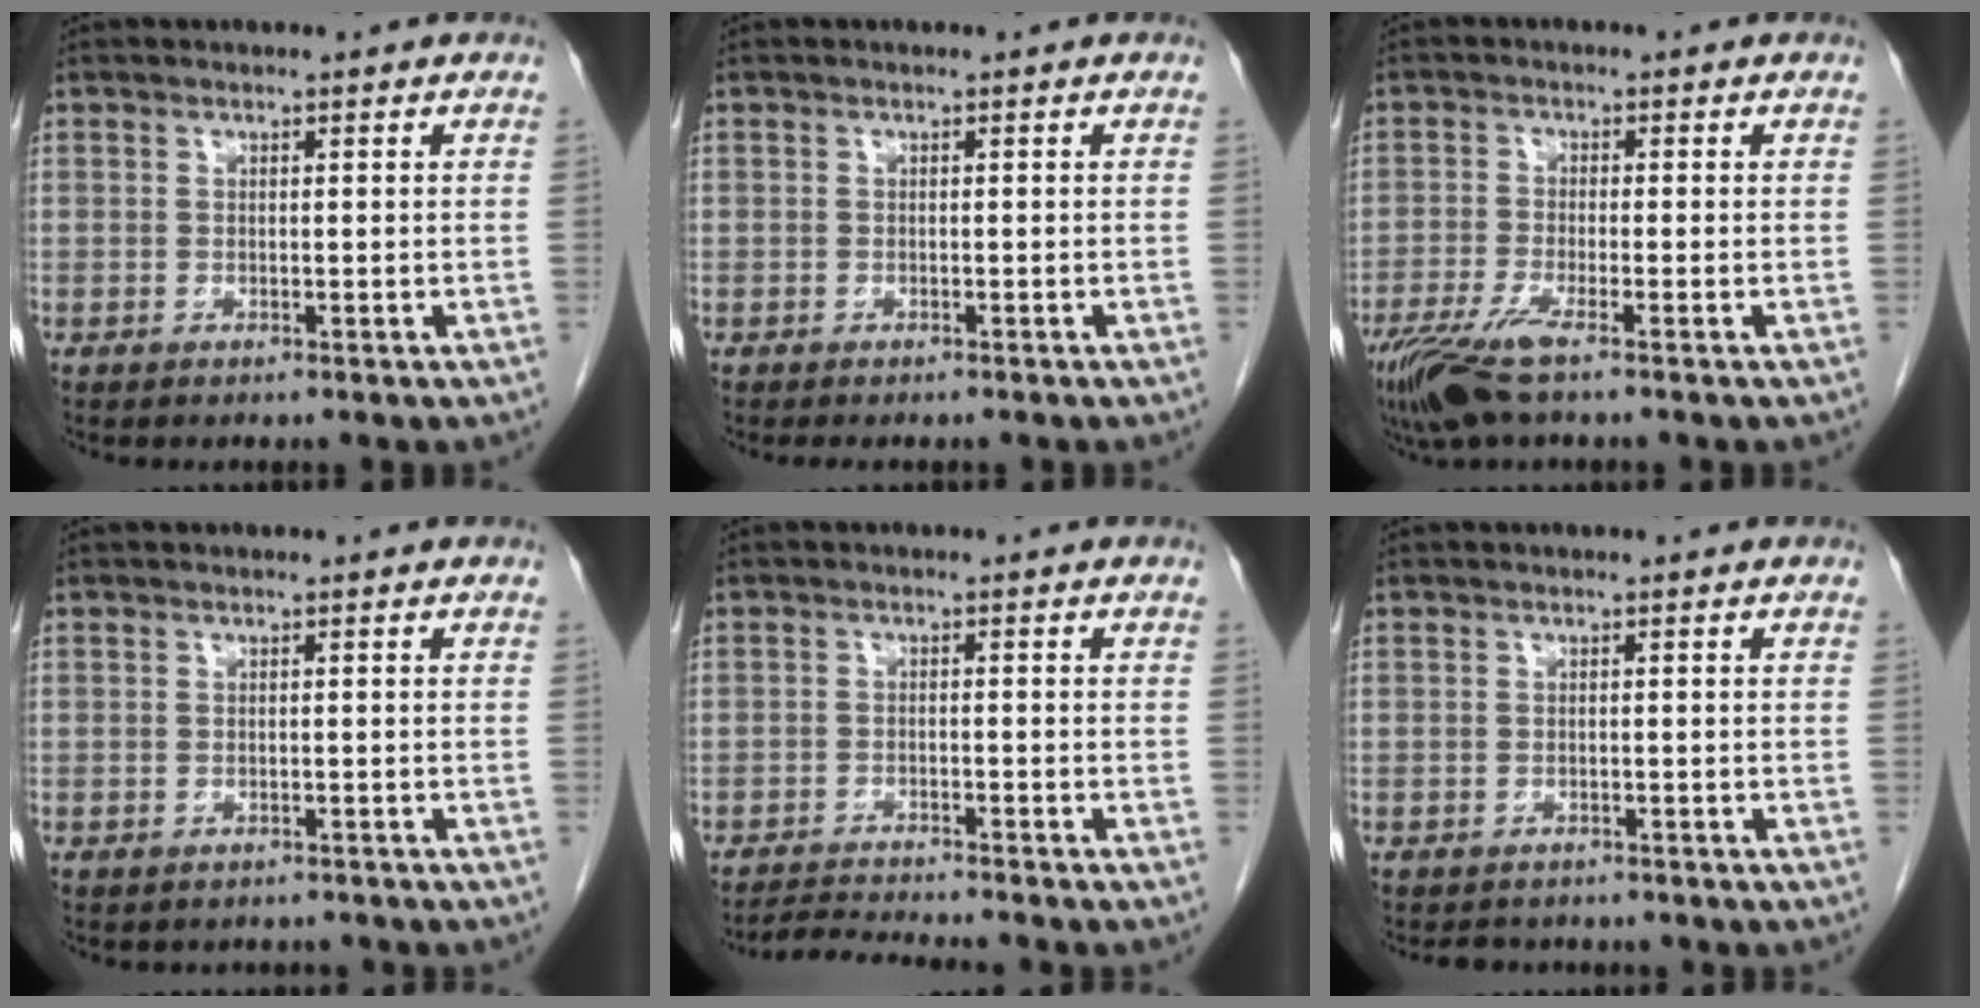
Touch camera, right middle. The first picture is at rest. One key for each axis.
{"total": 2.3, "fx": -2.0, "fy": 0.9, "fz": 0.9, "tx": -0.014, "ty": -0.006, "tz": -0.023}
{"total": 6.3, "fx": -4.2, "fy": 0.4, "fz": 4.7, "tx": -0.094, "ty": -0.018, "tz": -0.081}
{"total": 2.5, "fx": -2.3, "fy": 1.0, "fz": 0.2, "tx": -0.007, "ty": -0.002, "tz": -0.029}
{"total": 5.0, "fx": -4.8, "fy": -1.2, "fz": 0.8, "tx": -0.018, "ty": -0.020, "tz": -0.081}
{"total": 2.4, "fx": -2.3, "fy": 1.0, "fz": 0.1, "tx": -0.007, "ty": -0.004, "tz": -0.031}